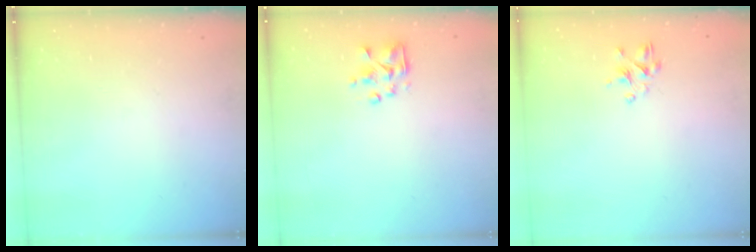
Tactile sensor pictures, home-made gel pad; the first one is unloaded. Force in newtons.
{"total": 3.2, "press": 3.2, "slide": 0.5}
{"total": 2.8, "press": 2.7, "slide": 0.9}